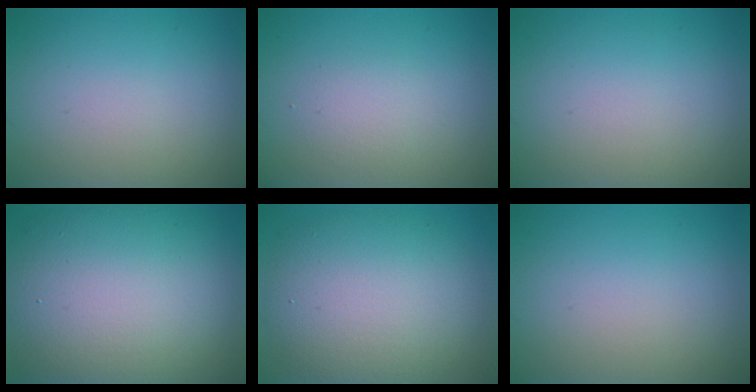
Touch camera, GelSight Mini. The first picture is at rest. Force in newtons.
{"total": 1.6, "press": 1.6, "slide": 0.1}
{"total": 0.0}
{"total": 14.5, "press": 14.5, "slide": 1.0}
{"total": 9.3, "press": 9.3, "slide": 0.6}
{"total": 0.0}